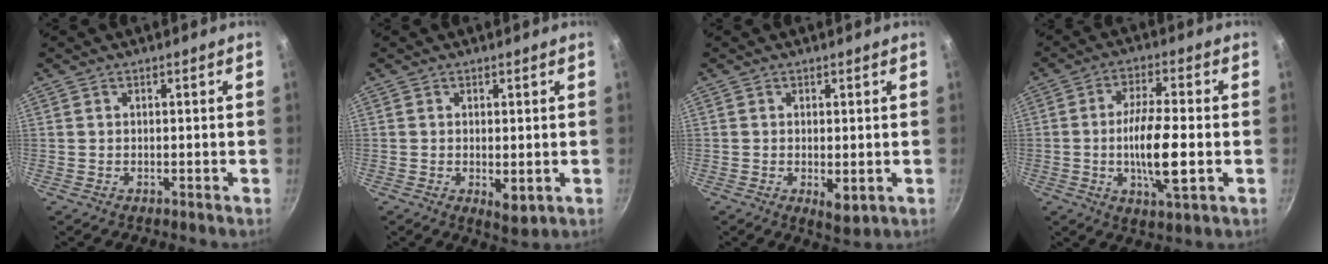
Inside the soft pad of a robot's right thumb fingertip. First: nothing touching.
{"total": 3.7, "force": [-0.4, 1.6, 3.3], "torque": [-0.051, -0.013, -0.002]}
{"total": 3.6, "force": [-0.5, 1.5, 3.2], "torque": [-0.050, -0.014, -0.003]}
{"total": 11.7, "force": [-1.8, 3.2, 11.1], "torque": [-0.206, 0.006, -0.035]}